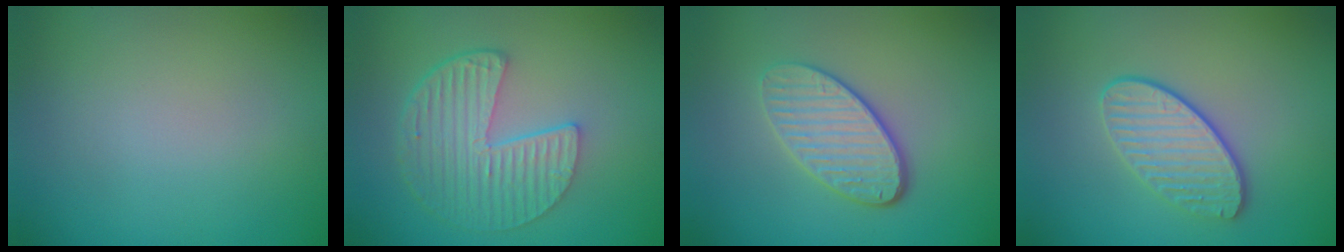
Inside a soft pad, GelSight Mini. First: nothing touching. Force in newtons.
{"total": 5.8, "press": 4.2, "slide": 4.0}
{"total": 4.0, "press": 3.3, "slide": 2.4}
{"total": 3.4, "press": 3.1, "slide": 1.4}